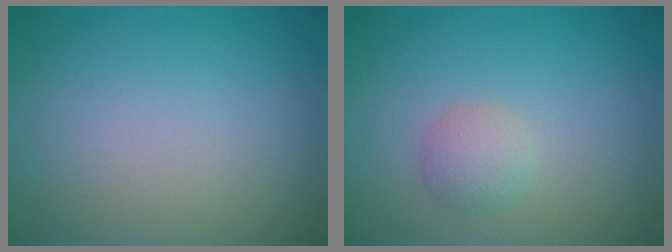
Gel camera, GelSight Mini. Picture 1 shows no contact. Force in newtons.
{"total": 1.9, "press": 1.9, "slide": 0.1}